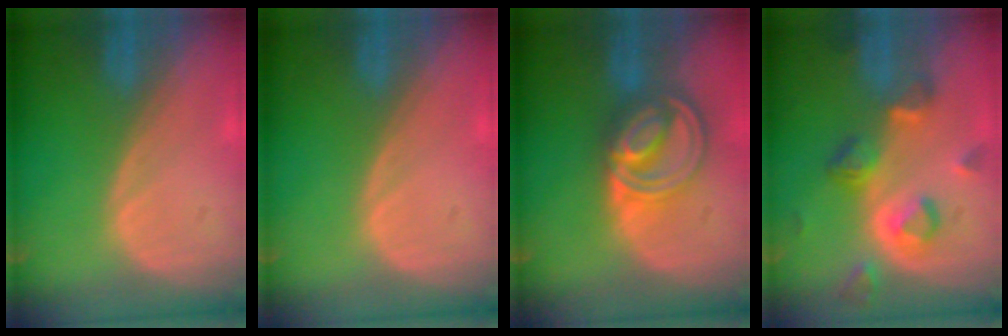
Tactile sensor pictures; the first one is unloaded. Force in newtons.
{"total": 0.0}
{"total": 8.7, "press": 7.4, "slide": 4.6}
{"total": 7.1, "press": 6.8, "slide": 2.0}